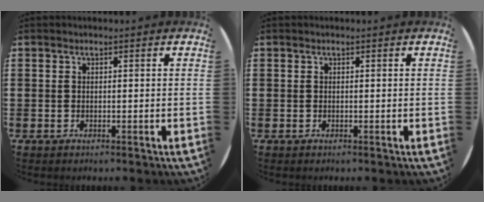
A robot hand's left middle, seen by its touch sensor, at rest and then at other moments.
{"total": 0.0}